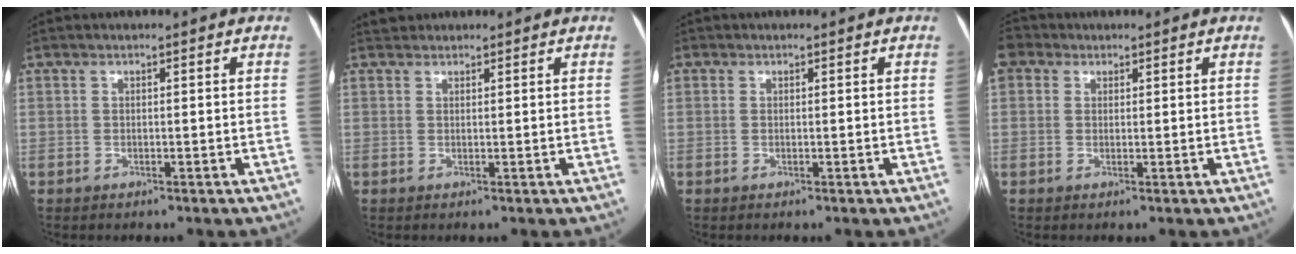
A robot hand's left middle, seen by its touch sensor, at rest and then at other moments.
{"total": 1.6, "force": [1.5, 0.7, -0.1], "torque": [0.000, 0.019, 0.025]}
{"total": 0.0}
{"total": 3.5, "force": [1.7, 2.8, 1.1], "torque": [-0.025, 0.023, 0.032]}